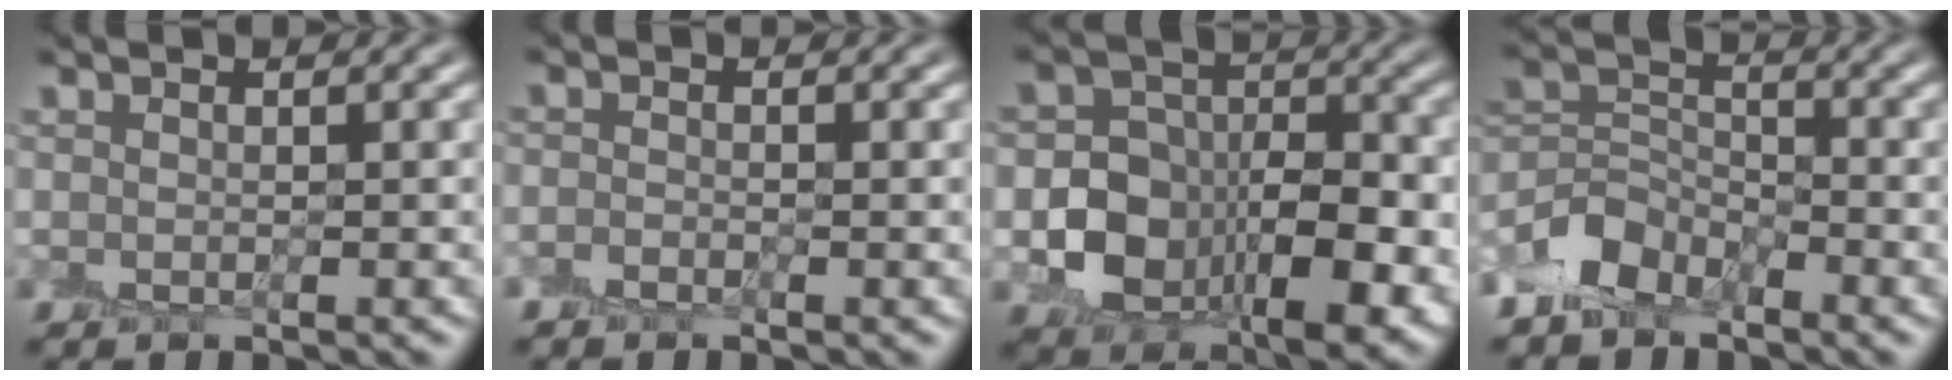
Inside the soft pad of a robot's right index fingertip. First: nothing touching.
{"total": 0.7, "force": [-0.6, 0.3, 0.2], "torque": [-0.004, 0.001, -0.011]}
{"total": 10.4, "force": [-2.5, 7.7, 6.6], "torque": [-0.097, -0.005, -0.045]}
{"total": 4.2, "force": [-3.0, 2.5, 1.4], "torque": [-0.029, 0.002, -0.064]}